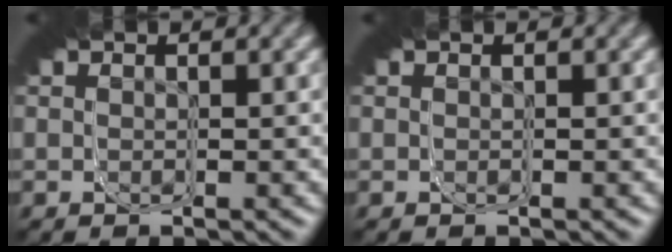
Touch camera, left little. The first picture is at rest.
{"total": 0.0}